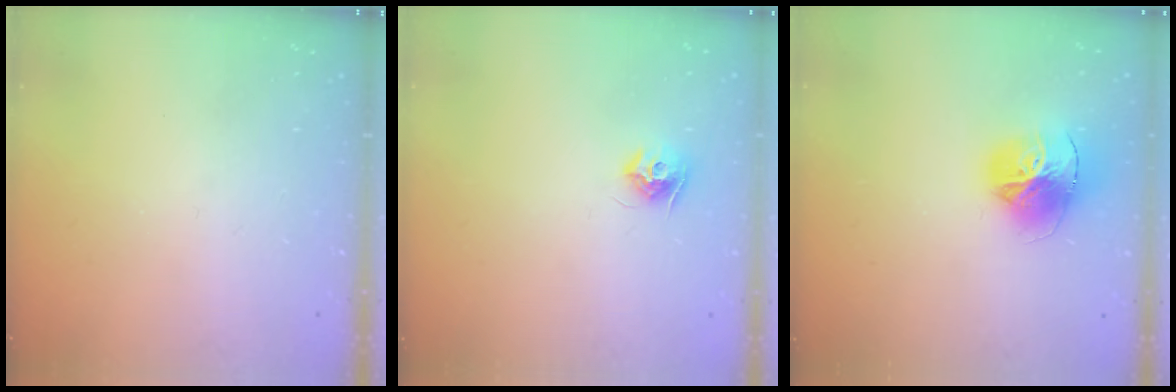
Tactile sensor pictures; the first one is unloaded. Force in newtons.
{"total": 8.2, "press": 8.2, "slide": 0.1}
{"total": 17.3, "press": 17.2, "slide": 1.8}